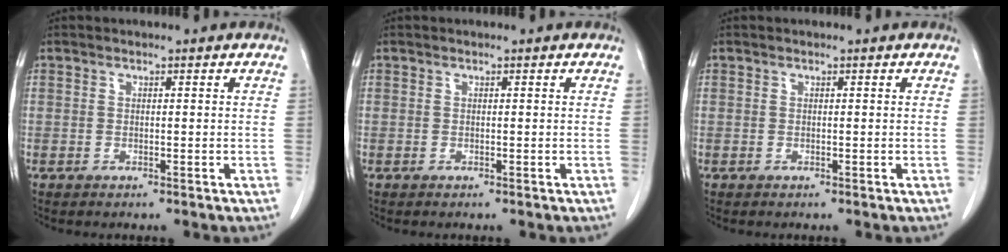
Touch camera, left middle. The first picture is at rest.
{"total": 0.0}
{"total": 0.0}